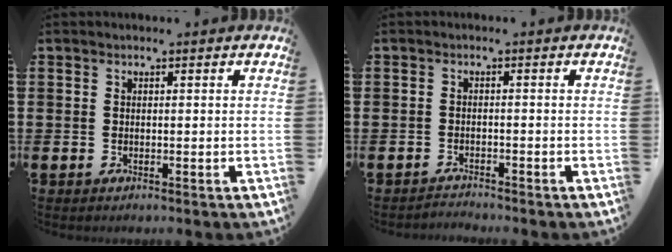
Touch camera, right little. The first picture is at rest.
{"total": 1.3, "force": [-1.2, -0.1, -0.1], "torque": [-0.001, 0.004, -0.027]}